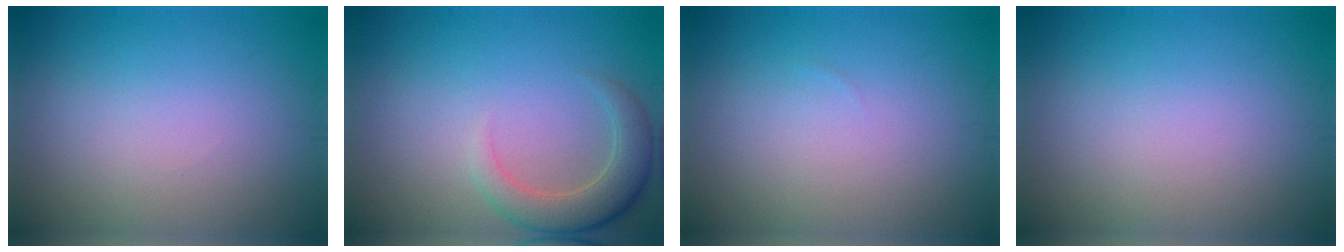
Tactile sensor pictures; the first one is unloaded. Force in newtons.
{"total": 3.9, "press": 3.9, "slide": 0.5}
{"total": 0.0}
{"total": 0.0}